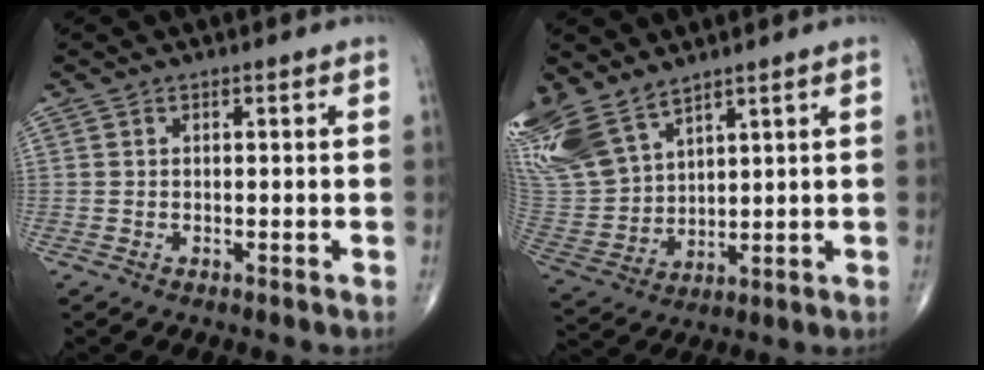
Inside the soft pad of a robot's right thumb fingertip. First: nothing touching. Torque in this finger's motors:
{"motor_torque": [-0.84, 1.59, 1.19, 1.59, 0.40]}